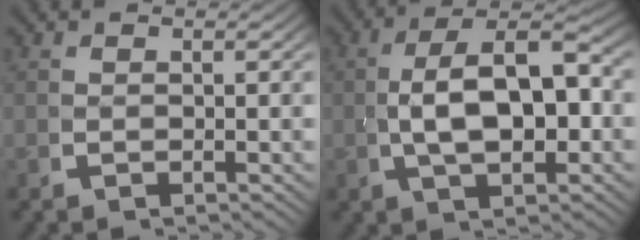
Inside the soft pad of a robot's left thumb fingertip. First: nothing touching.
{"total": 9.6, "force": [0.2, 5.4, 8.0], "torque": [-0.139, -0.017, 0.017]}